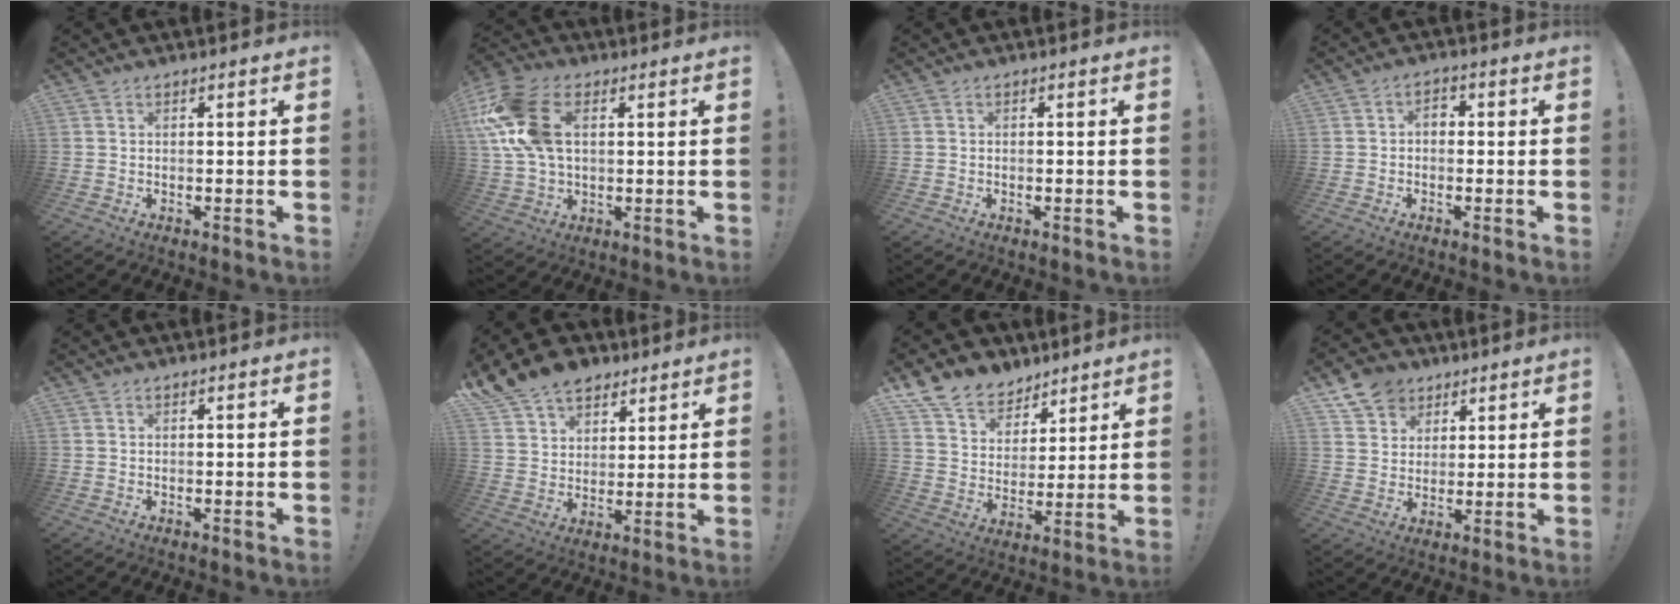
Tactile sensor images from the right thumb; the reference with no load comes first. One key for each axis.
{"total": 18.0, "fx": 4.7, "fy": 11.7, "fz": 12.9, "tx": -0.262, "ty": 0.000, "tz": 0.091}
{"total": 0.0}
{"total": 3.1, "fx": -0.5, "fy": 2.1, "fz": 2.2, "tx": -0.040, "ty": 0.008, "tz": -0.012}
{"total": 0.0}
{"total": 13.1, "fx": 9.2, "fy": 8.7, "fz": 3.5, "tx": -0.074, "ty": -0.053, "tz": 0.182}
{"total": 12.2, "fx": 9.1, "fy": 7.8, "fz": 2.7, "tx": -0.058, "ty": -0.065, "tz": 0.177}
{"total": 9.7, "fx": 6.0, "fy": 7.2, "fz": 2.3, "tx": -0.041, "ty": -0.034, "tz": 0.121}